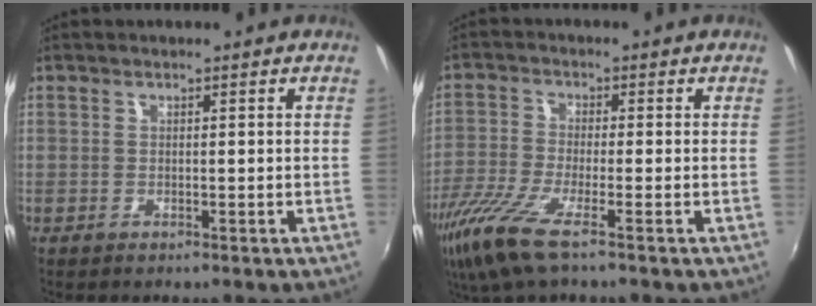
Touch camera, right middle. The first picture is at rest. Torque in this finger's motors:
{"motor_torque": [1.22, -0.92, 0.51, 0.17]}